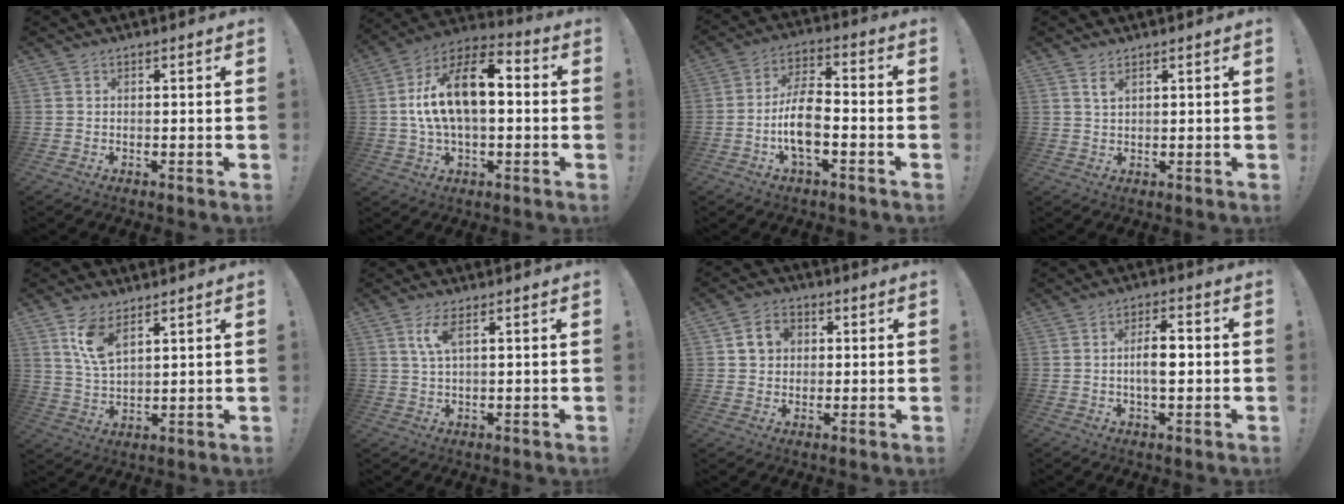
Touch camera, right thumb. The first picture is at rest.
{"total": 17.1, "force": [1.8, 8.9, 14.5], "torque": [-0.253, 0.002, 0.026]}
{"total": 11.2, "force": [-3.7, 5.1, 9.2], "torque": [-0.188, 0.014, -0.071]}
{"total": 2.3, "force": [1.4, 0.9, 1.7], "torque": [-0.028, -0.003, 0.023]}
{"total": 8.9, "force": [5.2, 4.2, 5.9], "torque": [-0.109, -0.017, 0.098]}
{"total": 4.9, "force": [2.1, 1.3, 4.3], "torque": [-0.086, 0.002, 0.036]}
{"total": 7.1, "force": [1.9, 5.9, 3.4], "torque": [-0.060, 0.013, 0.037]}
{"total": 7.0, "force": [-0.7, 3.1, 6.3], "torque": [-0.109, 0.010, -0.017]}